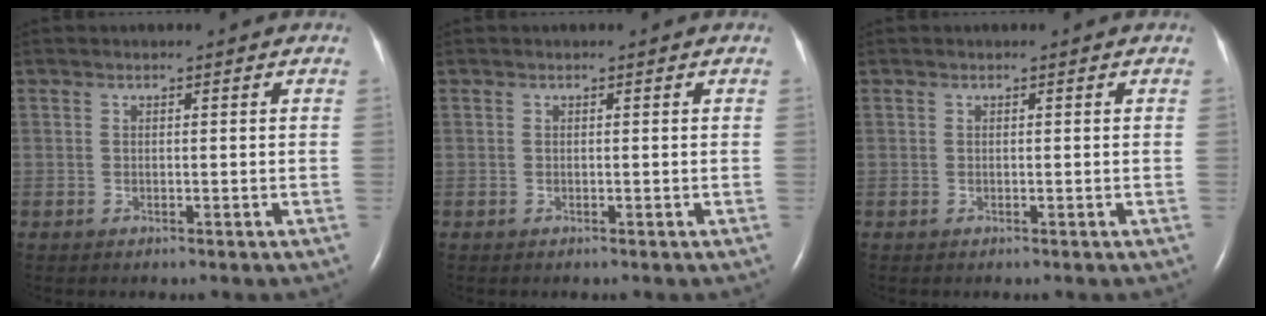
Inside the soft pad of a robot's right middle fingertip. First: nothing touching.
{"total": 0.0}
{"total": 0.0}